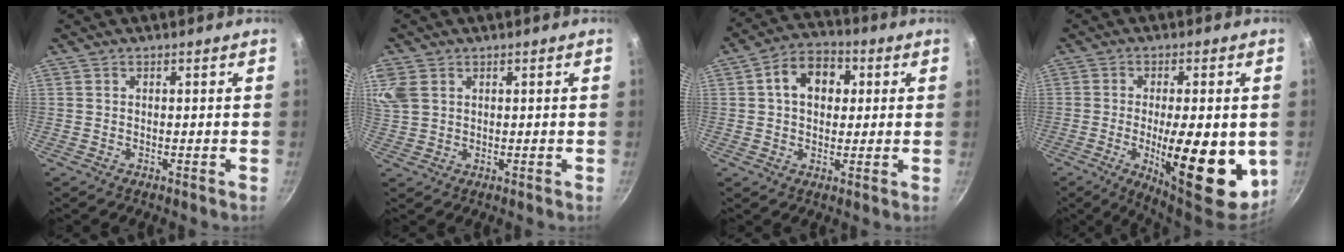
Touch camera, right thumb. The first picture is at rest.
{"total": 7.8, "force": [2.8, 5.5, 4.7], "torque": [-0.109, 0.012, 0.060]}
{"total": 9.6, "force": [2.0, 7.0, 6.2], "torque": [-0.067, 0.015, 0.017]}
{"total": 18.0, "force": [-3.2, 6.3, 16.5], "torque": [-0.223, -0.001, -0.036]}